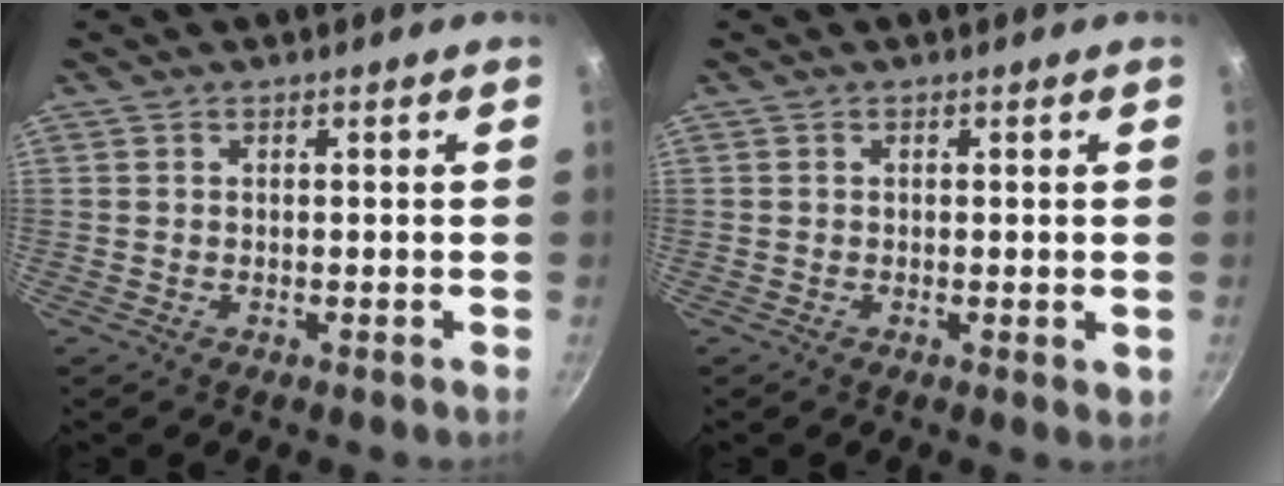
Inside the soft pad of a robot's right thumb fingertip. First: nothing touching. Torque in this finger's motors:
{"motor_torque": [-0.29, 0.33, -0.36, 0.15, 0.06]}